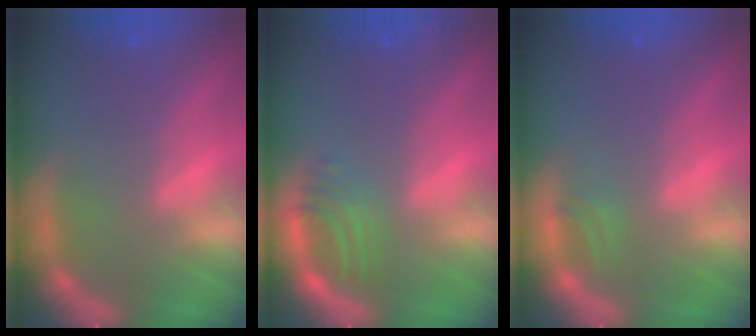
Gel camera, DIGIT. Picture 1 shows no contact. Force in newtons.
{"total": 2.9}
{"total": 0.9}